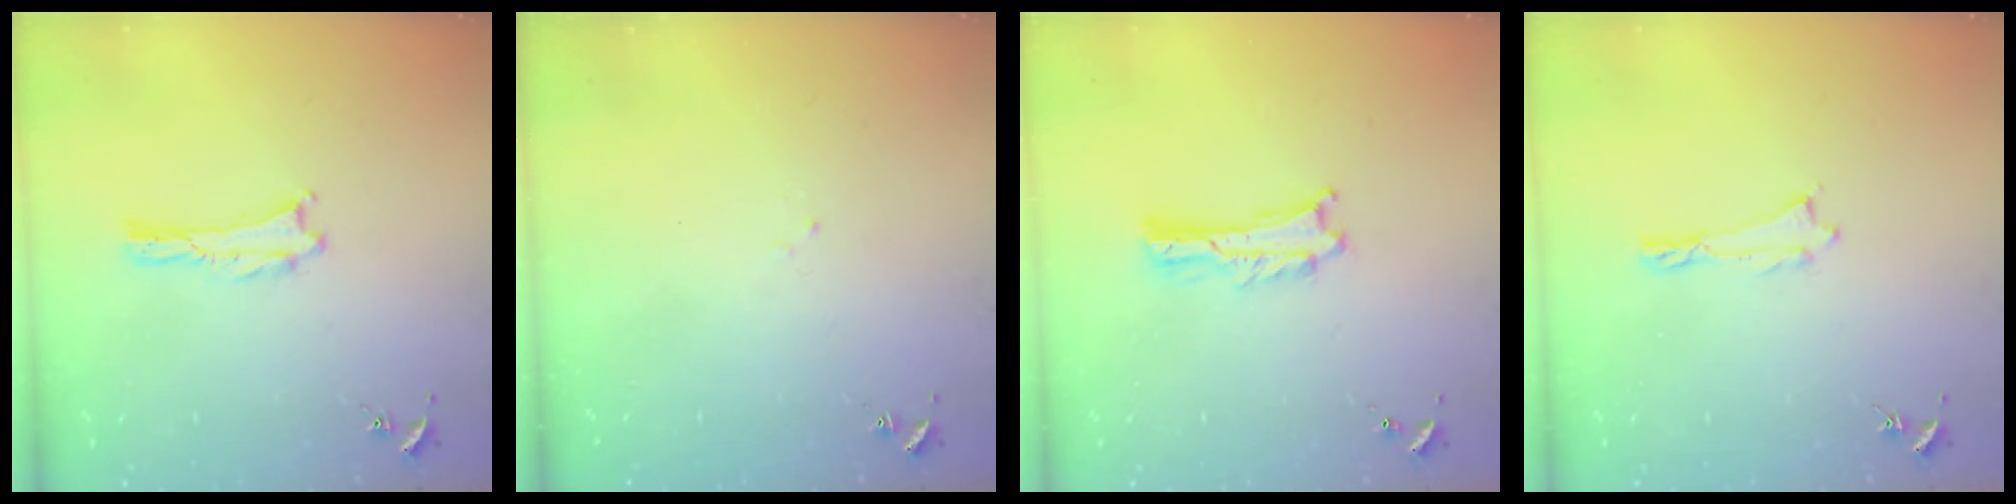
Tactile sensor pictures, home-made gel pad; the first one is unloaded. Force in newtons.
{"total": 1.1, "press": 1.0, "slide": 0.2}
{"total": 0.8, "press": 0.8, "slide": 0.2}
{"total": 0.0}